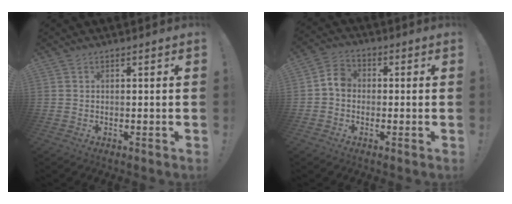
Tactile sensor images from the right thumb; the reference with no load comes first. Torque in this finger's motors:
{"motor_torque": [0.71, 0.90, 0.14, -0.08, -0.02]}